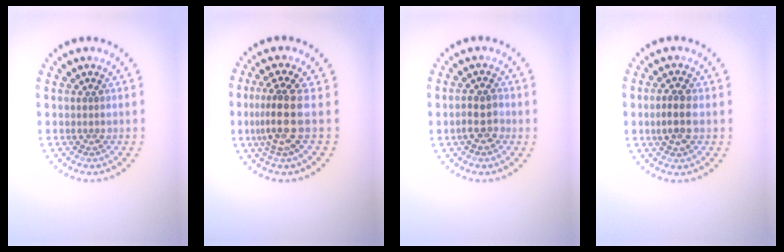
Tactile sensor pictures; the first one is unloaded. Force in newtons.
{"total": 3.6, "press": 2.6, "slide": 2.4}
{"total": 2.3, "press": 2.2, "slide": 0.7}
{"total": 2.4, "press": 2.4, "slide": 0.5}